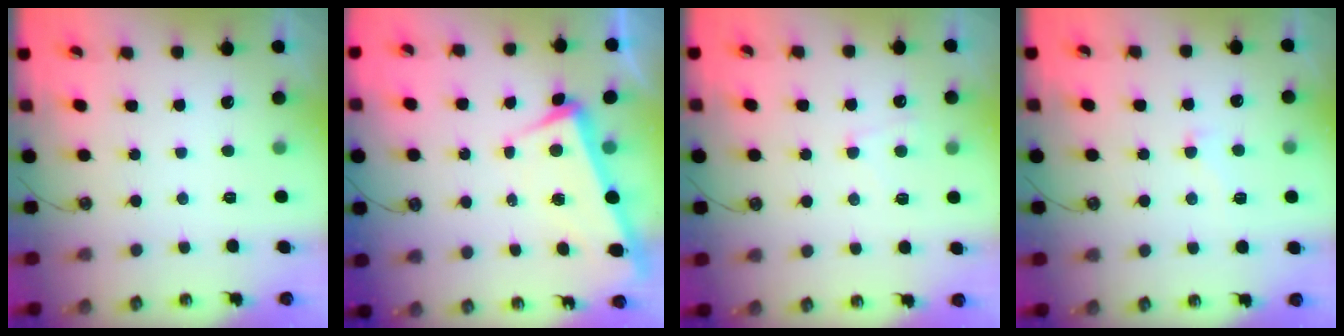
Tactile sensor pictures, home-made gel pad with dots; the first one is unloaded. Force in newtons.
{"total": 3.9, "press": 3.6, "slide": 1.4}
{"total": 1.3, "press": 1.1, "slide": 0.6}
{"total": 2.7, "press": 2.7, "slide": 0.7}